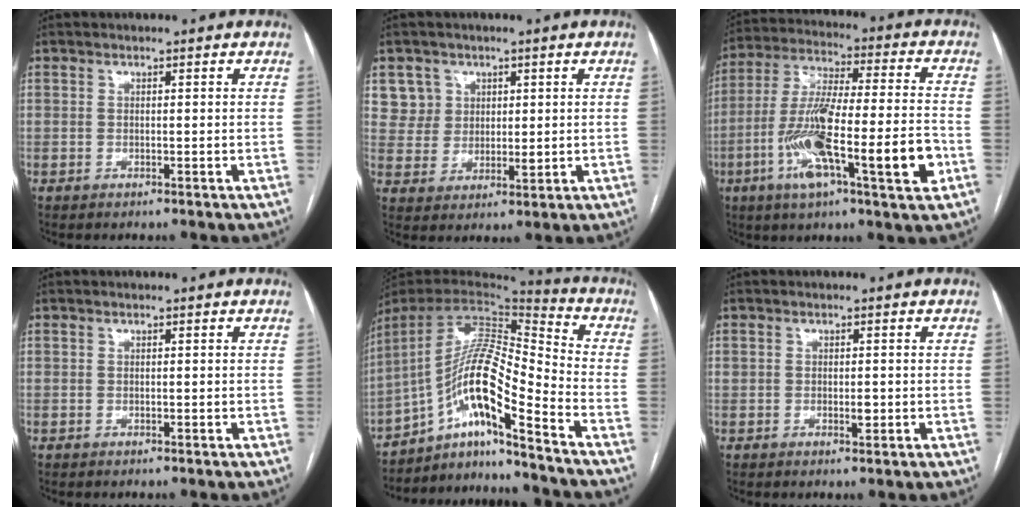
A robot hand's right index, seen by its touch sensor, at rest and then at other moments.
{"total": 6.1, "force": [3.0, 5.2, 0.1], "torque": [0.006, 0.007, 0.066]}
{"total": 19.0, "force": [-6.3, 2.2, 17.8], "torque": [-0.302, -0.004, -0.104]}
{"total": 0.0}
{"total": 15.2, "force": [-9.4, 0.3, 11.9], "torque": [-0.216, 0.023, -0.164]}
{"total": 1.7, "force": [-0.1, 1.0, 1.4], "torque": [-0.022, 0.003, 0.002]}